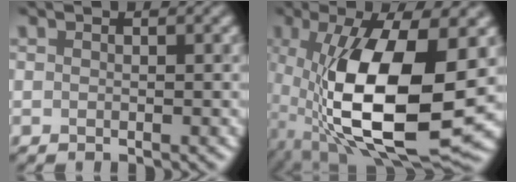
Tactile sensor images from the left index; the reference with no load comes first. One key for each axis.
{"total": 13.3, "fx": -0.9, "fy": 5.3, "fz": 12.2, "tx": -0.226, "ty": -0.022, "tz": -0.010}